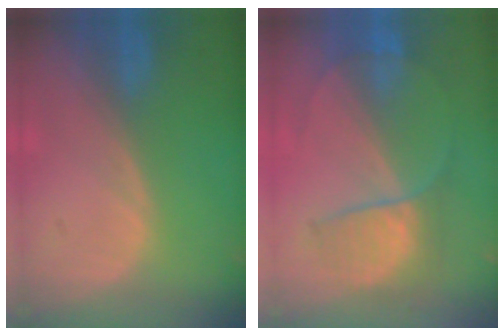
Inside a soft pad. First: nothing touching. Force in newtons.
{"total": 6.2, "press": 6.1, "slide": 0.9}